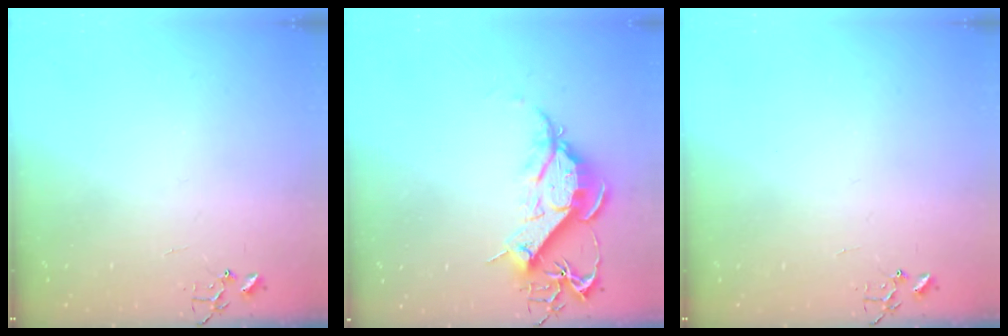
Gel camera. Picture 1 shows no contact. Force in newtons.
{"total": 12.5, "press": 12.4, "slide": 1.3}
{"total": 0.0}